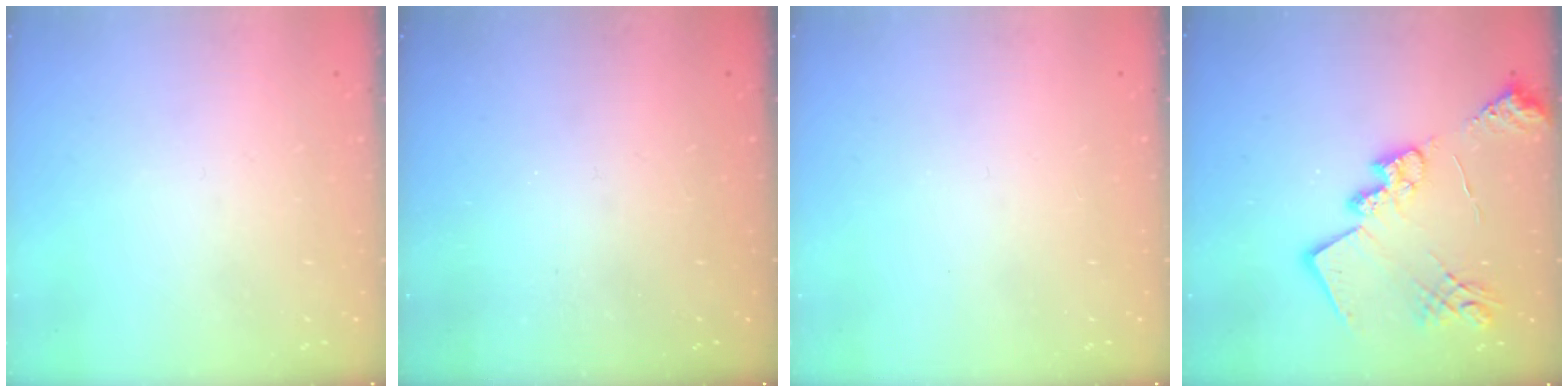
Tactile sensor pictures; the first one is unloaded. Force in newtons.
{"total": 0.8, "press": 0.8, "slide": 0.3}
{"total": 0.0}
{"total": 19.5, "press": 19.4, "slide": 1.7}